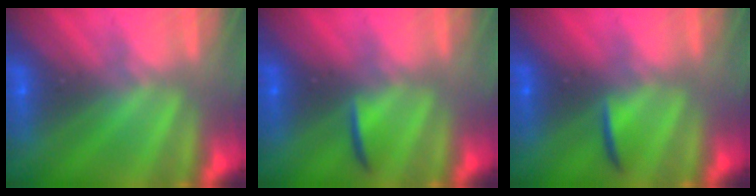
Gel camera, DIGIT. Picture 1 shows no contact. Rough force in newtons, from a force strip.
{"total": 1.8}
{"total": 1.8}